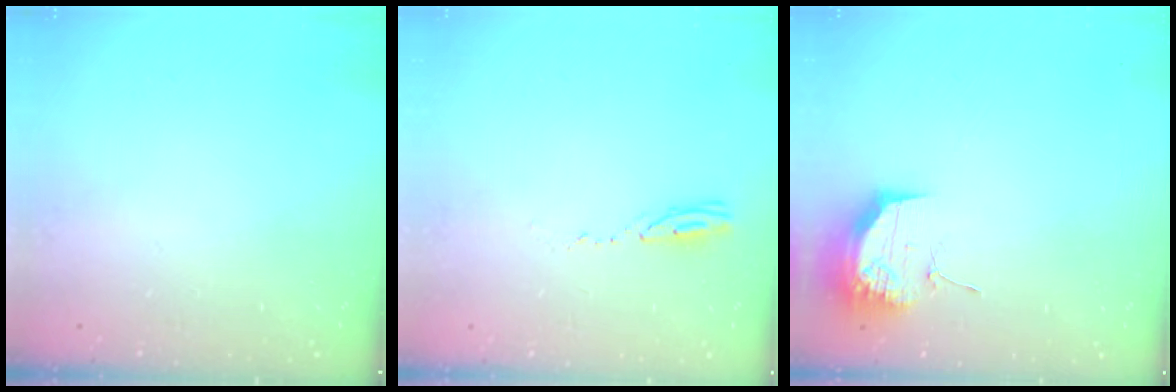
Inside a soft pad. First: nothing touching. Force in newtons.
{"total": 4.1, "press": 4.1, "slide": 0.4}
{"total": 17.9, "press": 13.8, "slide": 11.4}